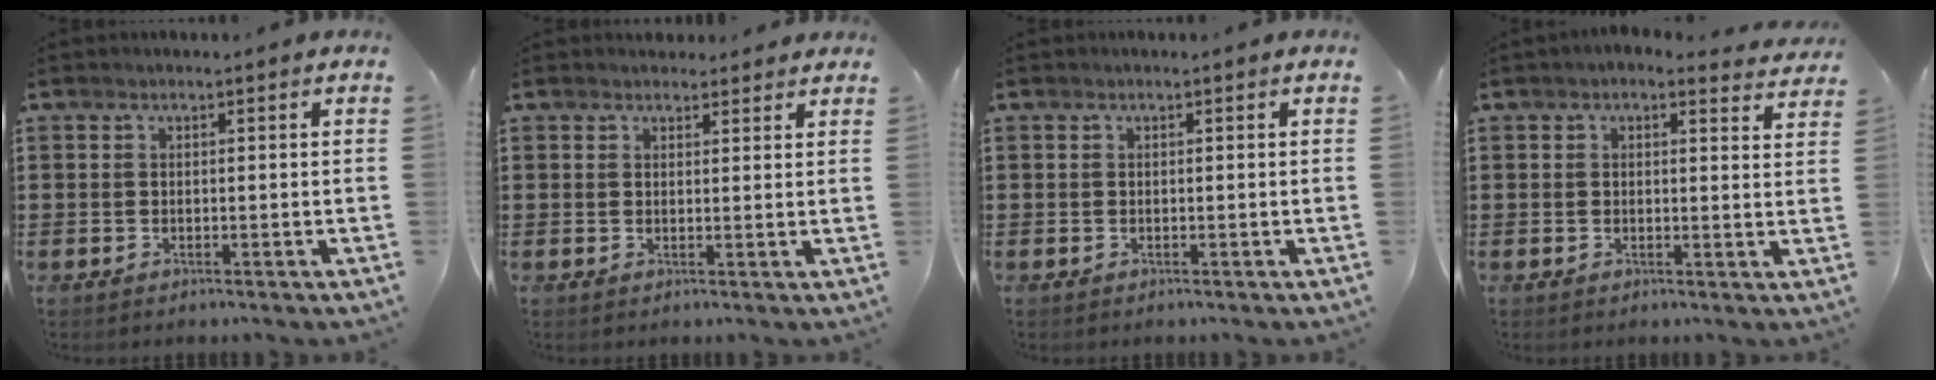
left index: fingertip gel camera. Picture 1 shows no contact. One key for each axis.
{"total": 2.0, "fx": 1.9, "fy": 0.7, "fz": 0.1, "tx": 0.002, "ty": -0.002, "tz": 0.035}
{"total": 0.0}
{"total": 2.1, "fx": 1.9, "fy": 0.4, "fz": 0.8, "tx": -0.014, "ty": -0.006, "tz": 0.033}